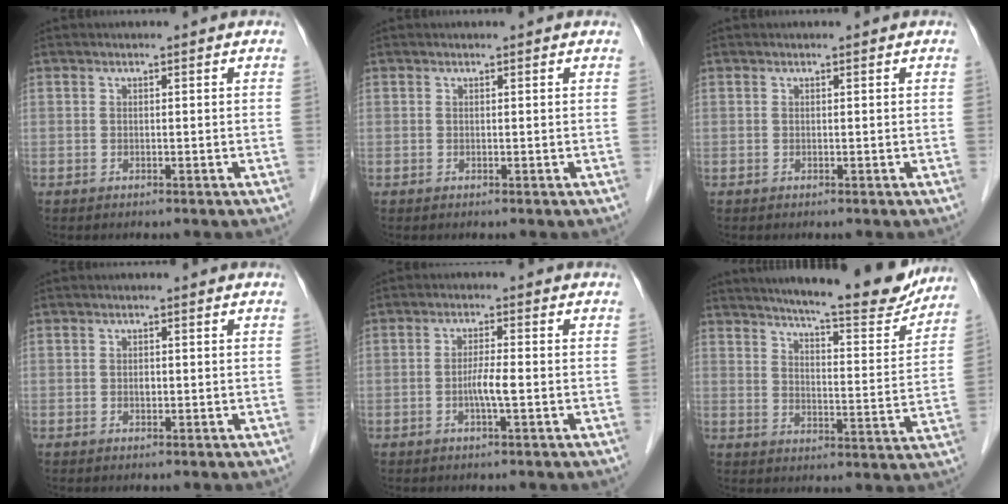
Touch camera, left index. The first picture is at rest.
{"total": 0.8, "force": [0.8, 0.1, 0.2], "torque": [-0.009, 0.006, 0.008]}
{"total": 0.0}
{"total": 0.7, "force": [-0.1, 0.5, 0.5], "torque": [-0.010, 0.001, -0.001]}
{"total": 3.2, "force": [-0.8, 0.0, 3.0], "torque": [-0.061, -0.002, -0.018]}
{"total": 18.1, "force": [16.3, 1.9, 7.7], "torque": [-0.110, -0.038, 0.209]}